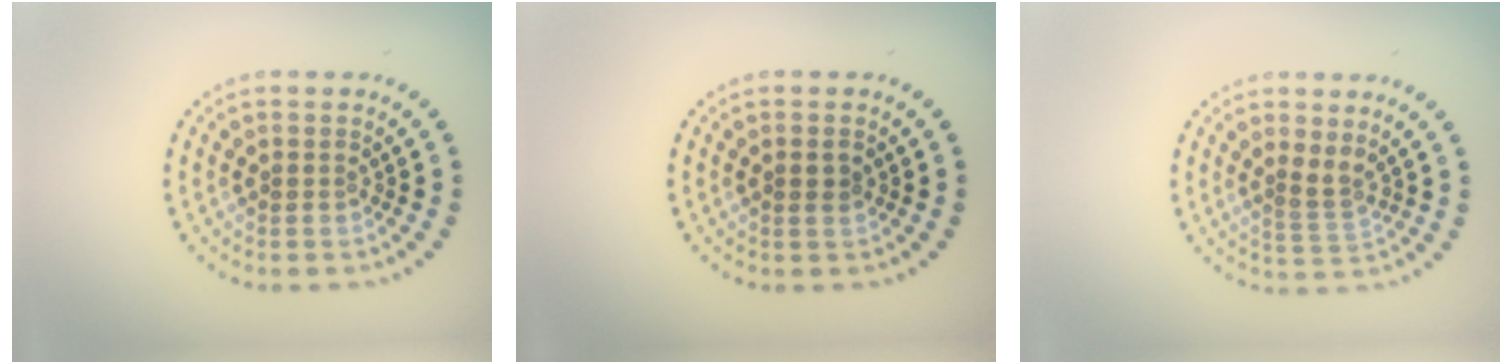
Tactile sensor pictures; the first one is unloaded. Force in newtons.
{"total": 1.0, "press": 1.0, "slide": 0.1}
{"total": 2.0, "press": 1.4, "slide": 1.4}